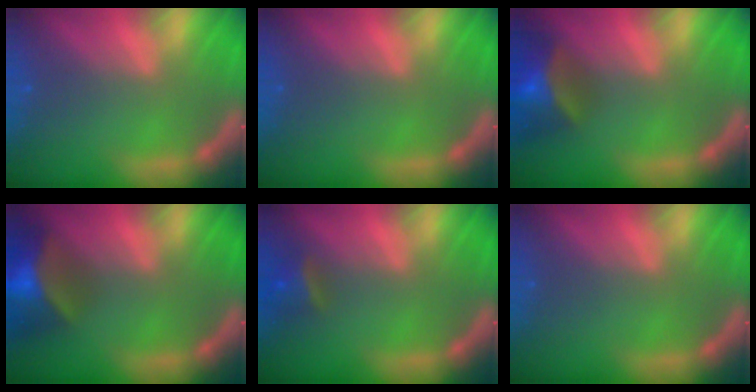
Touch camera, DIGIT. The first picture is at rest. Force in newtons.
{"total": 0.0}
{"total": 7.5}
{"total": 9.9}
{"total": 2.9}
{"total": 0.0}